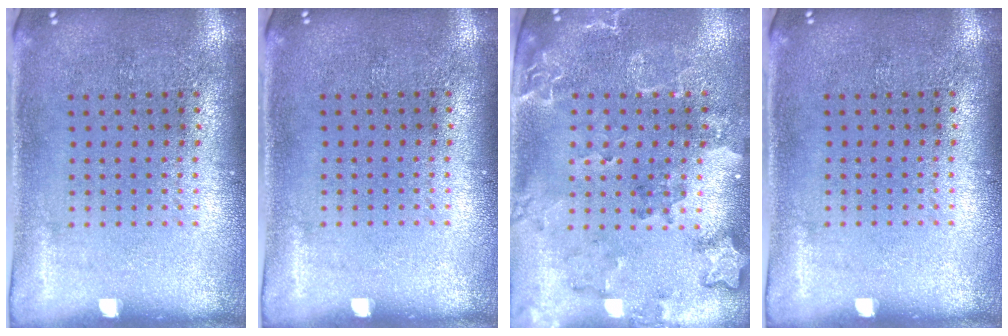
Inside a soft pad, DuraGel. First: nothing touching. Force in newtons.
{"total": 0.0}
{"total": 2.1, "press": 1.9, "slide": 0.9}
{"total": 0.0}